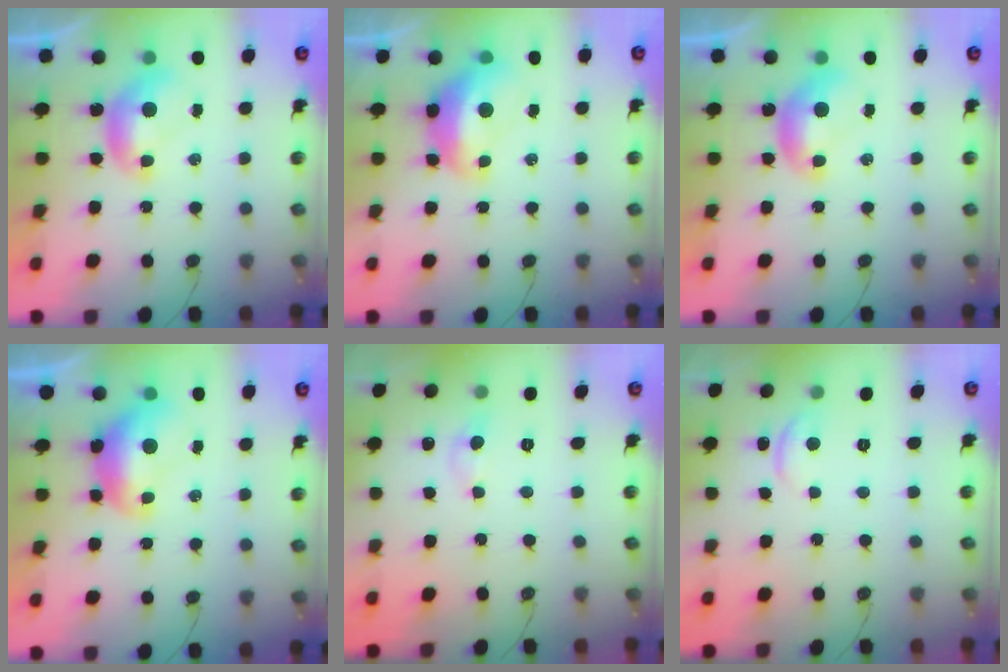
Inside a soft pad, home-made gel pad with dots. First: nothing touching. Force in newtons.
{"total": 5.0, "press": 4.9, "slide": 0.9}
{"total": 0.0}
{"total": 2.0, "press": 1.9, "slide": 0.4}
{"total": 1.7, "press": 1.7, "slide": 0.2}
{"total": 0.6, "press": 0.1, "slide": 0.6}